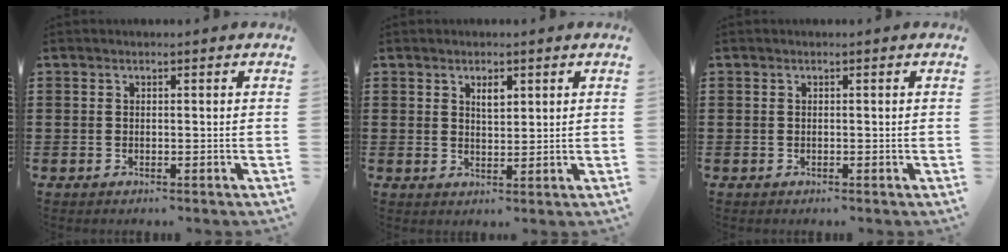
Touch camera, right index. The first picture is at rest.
{"total": 2.3, "force": [1.2, 1.0, 1.7], "torque": [-0.029, -0.001, 0.019]}
{"total": 0.0}